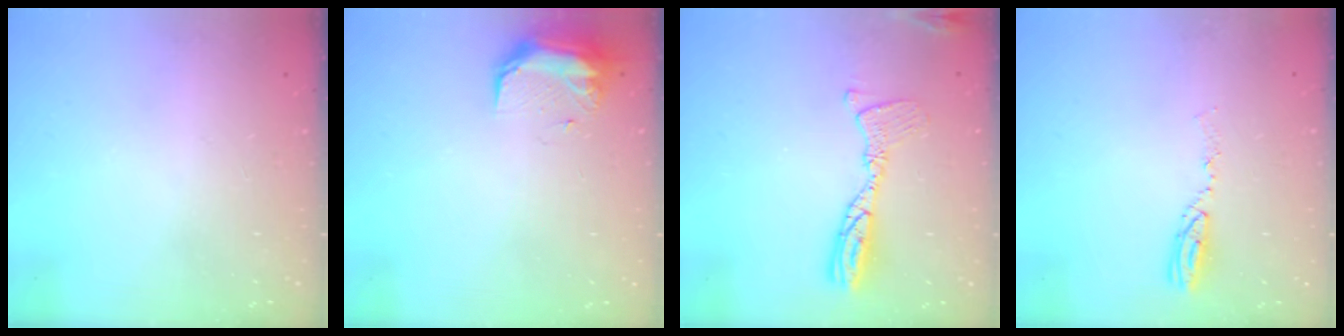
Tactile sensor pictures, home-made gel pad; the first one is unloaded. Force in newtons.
{"total": 11.2, "press": 9.8, "slide": 5.5}
{"total": 12.4, "press": 12.4, "slide": 1.1}
{"total": 5.4, "press": 5.3, "slide": 0.6}